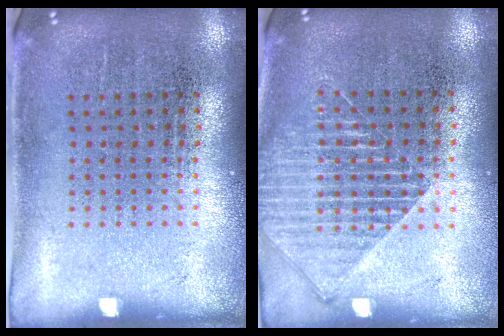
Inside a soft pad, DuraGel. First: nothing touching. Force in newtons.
{"total": 1.5, "press": 1.4, "slide": 0.7}